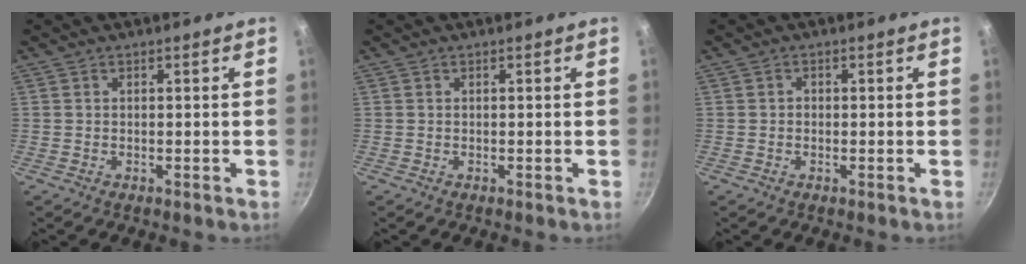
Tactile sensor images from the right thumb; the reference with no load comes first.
{"total": 0.0}
{"total": 0.8, "force": [-0.1, 0.7, 0.3], "torque": [-0.004, 0.004, -0.003]}